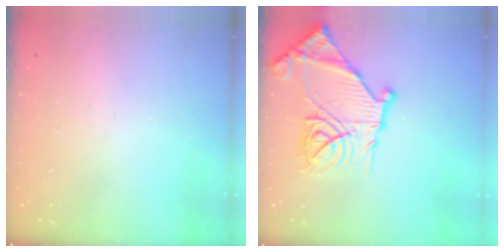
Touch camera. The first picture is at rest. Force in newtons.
{"total": 22.8, "press": 22.6, "slide": 2.3}